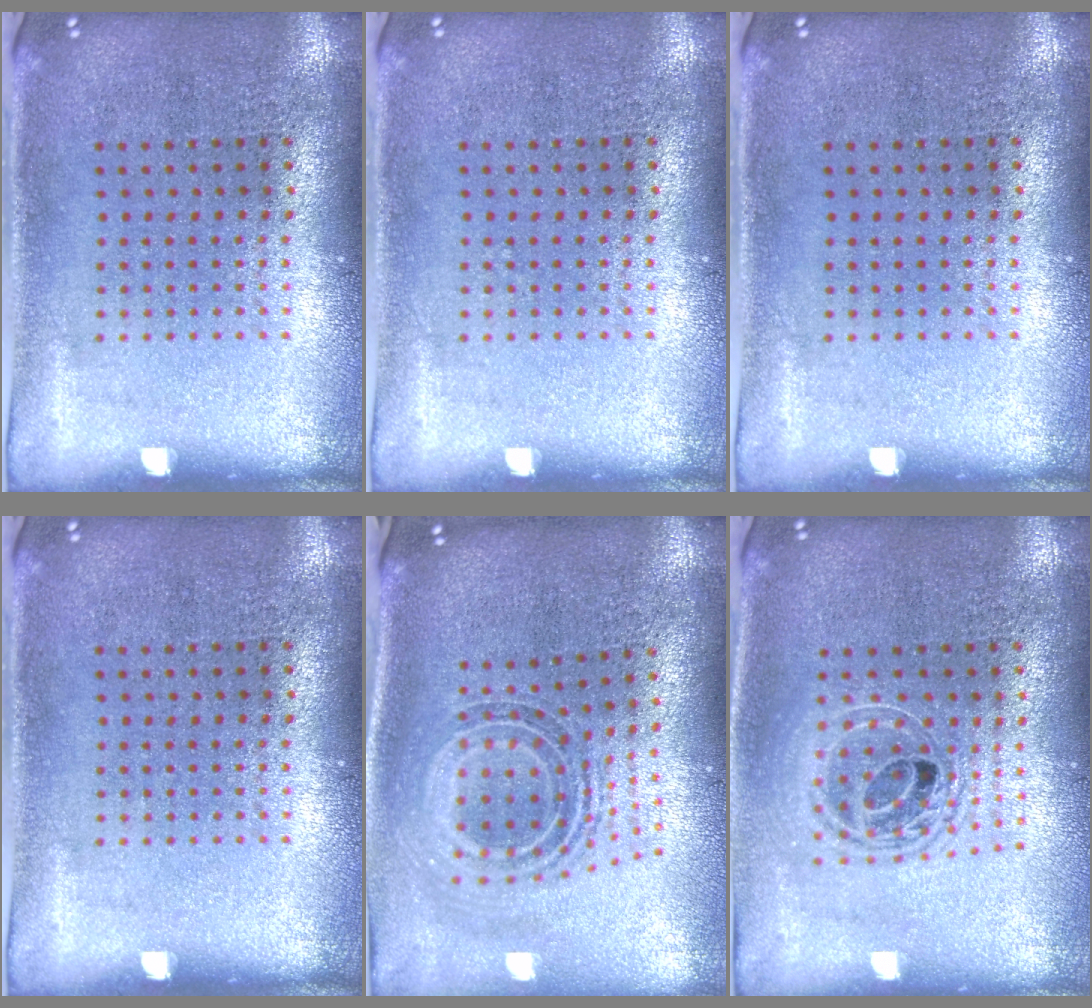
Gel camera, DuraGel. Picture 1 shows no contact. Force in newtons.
{"total": 0.0}
{"total": 0.0}
{"total": 0.0}
{"total": 1.2, "press": 1.0, "slide": 0.7}
{"total": 1.7, "press": 1.4, "slide": 1.0}